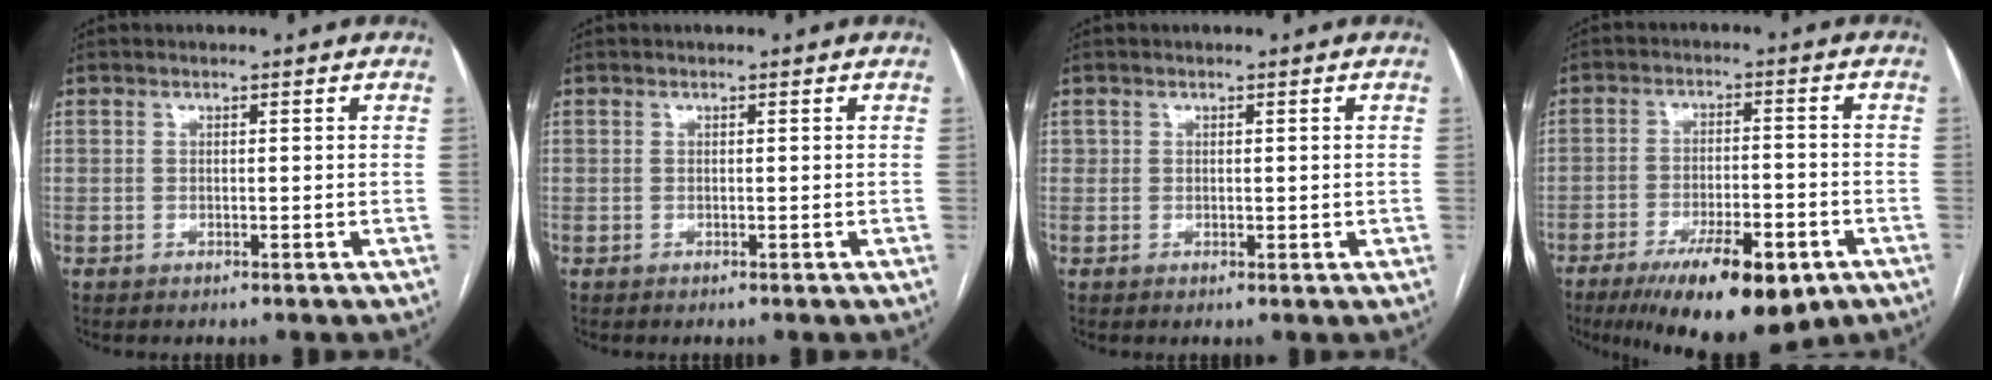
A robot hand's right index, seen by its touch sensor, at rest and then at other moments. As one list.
[{"total": 0.0}, {"total": 1.2, "force": [0.4, 1.1, 0.5], "torque": [-0.005, 0.000, 0.007]}, {"total": 14.4, "force": [-8.6, 4.0, 10.8], "torque": [-0.157, -0.014, -0.129]}]